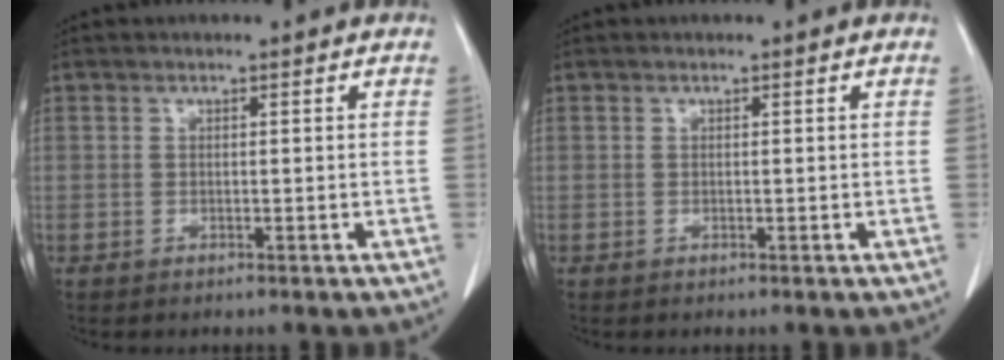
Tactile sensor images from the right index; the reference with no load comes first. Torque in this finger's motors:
{"motor_torque": [0.00, 0.00, 0.00, 0.00]}